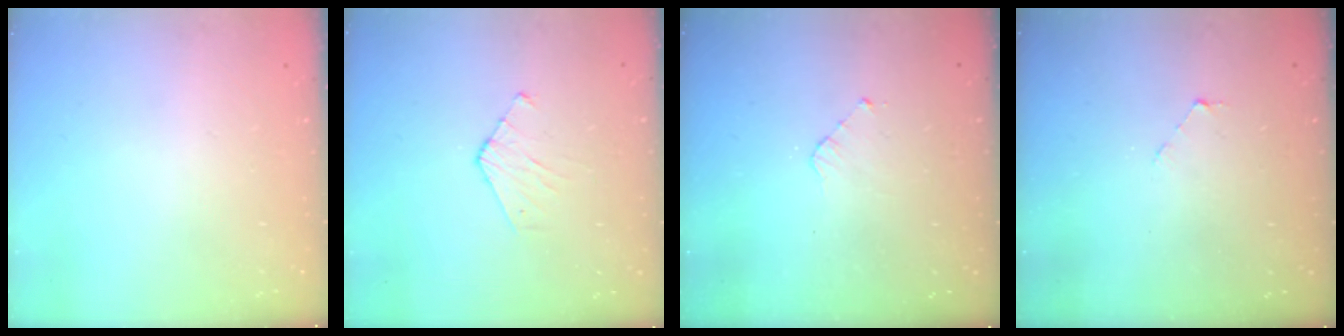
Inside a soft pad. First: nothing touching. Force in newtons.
{"total": 4.6, "press": 4.6, "slide": 0.3}
{"total": 2.8, "press": 2.8, "slide": 0.2}
{"total": 2.8, "press": 2.8, "slide": 0.2}